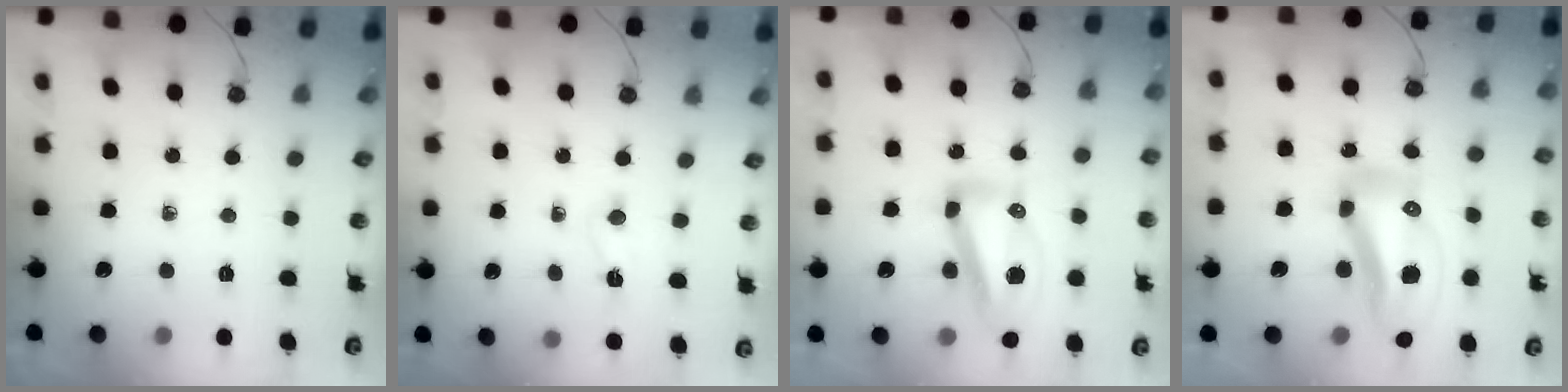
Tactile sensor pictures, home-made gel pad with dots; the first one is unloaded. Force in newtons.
{"total": 3.1, "press": 3.0, "slide": 0.8}
{"total": 13.8, "press": 13.8, "slide": 1.5}
{"total": 15.8, "press": 15.7, "slide": 1.9}